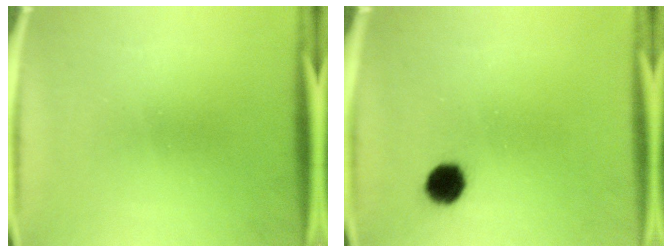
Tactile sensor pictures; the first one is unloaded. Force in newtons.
{"total": 5.4}